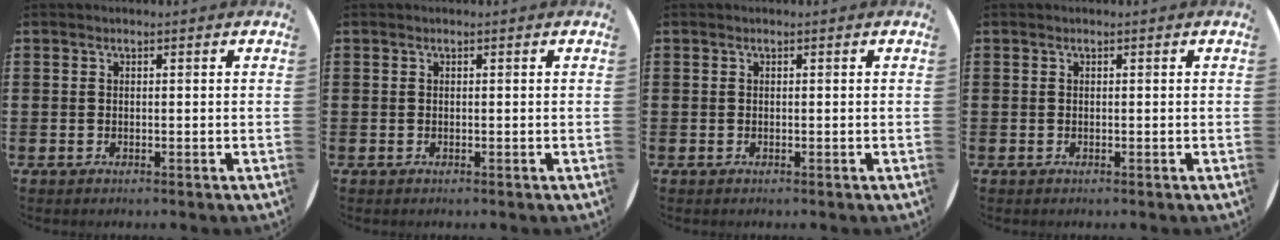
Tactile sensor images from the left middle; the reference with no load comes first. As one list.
[{"total": 0.0}, {"total": 0.0}, {"total": 0.0}]